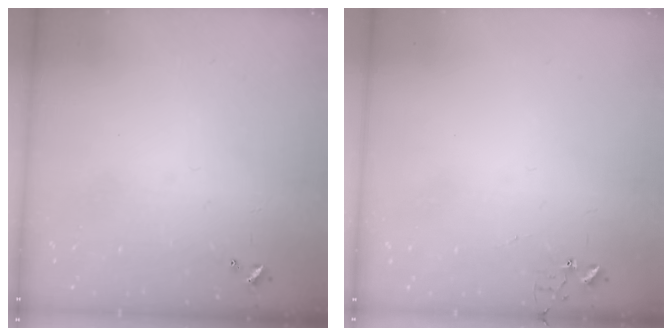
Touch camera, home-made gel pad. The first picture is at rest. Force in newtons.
{"total": 3.4, "press": 3.4, "slide": 0.3}